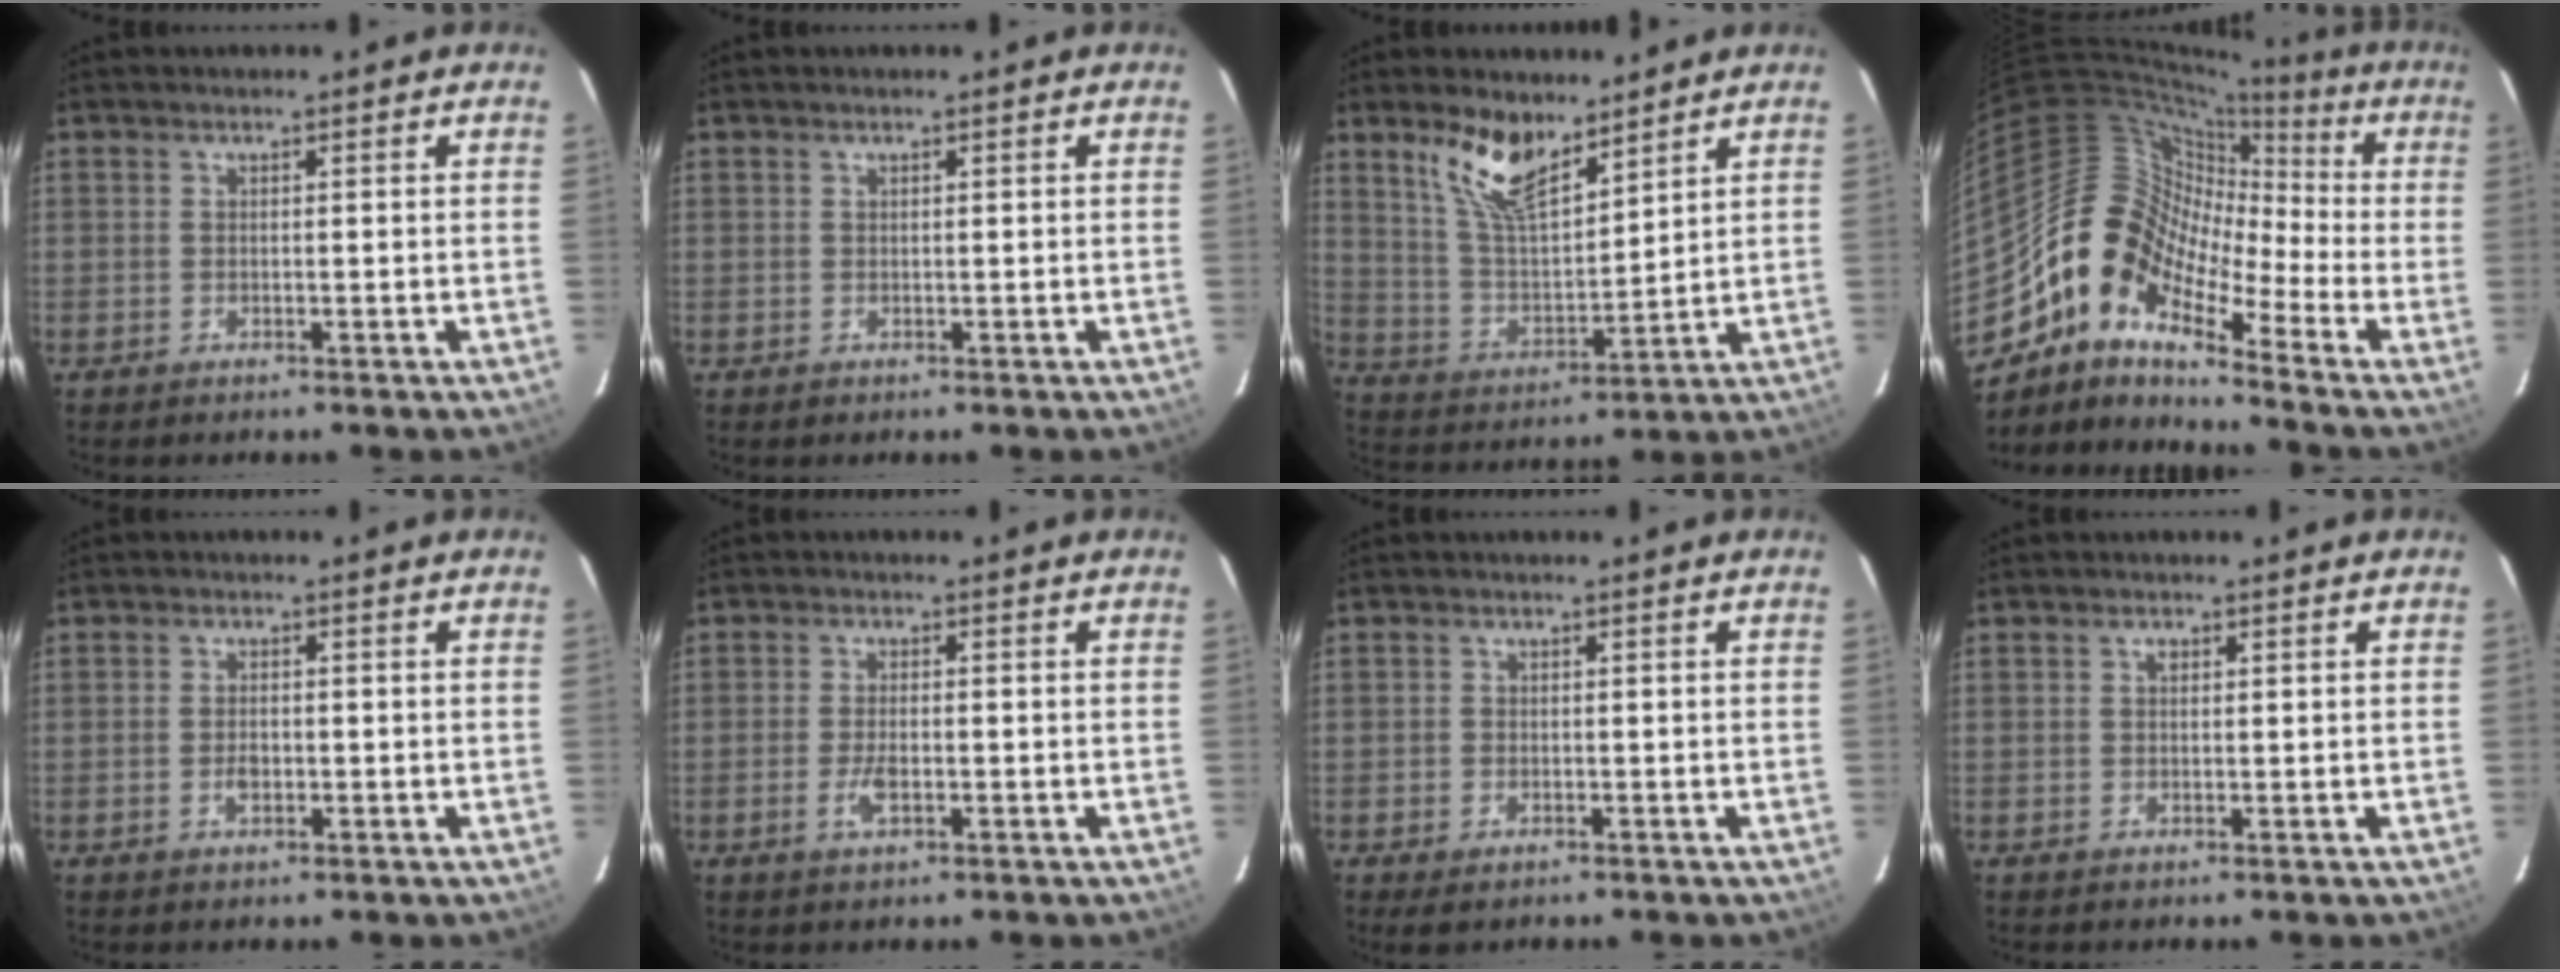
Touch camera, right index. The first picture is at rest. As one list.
[{"total": 0.5, "force": [0.1, 0.5, 0.0], "torque": [0.003, 0.004, 0.002]}, {"total": 11.1, "force": [7.8, 4.0, 6.8], "torque": [-0.132, 0.005, 0.158]}, {"total": 12.9, "force": [-7.2, 7.2, 7.9], "torque": [-0.129, 0.019, -0.164]}, {"total": 2.2, "force": [-0.6, 1.2, 1.7], "torque": [-0.033, 0.002, -0.010]}, {"total": 3.5, "force": [-1.2, 1.3, 2.9], "torque": [-0.062, -0.002, -0.023]}, {"total": 2.5, "force": [-1.4, 1.6, 1.2], "torque": [-0.023, -0.005, -0.021]}, {"total": 0.8, "force": [0.3, 0.6, 0.5], "torque": [-0.007, 0.004, 0.005]}]